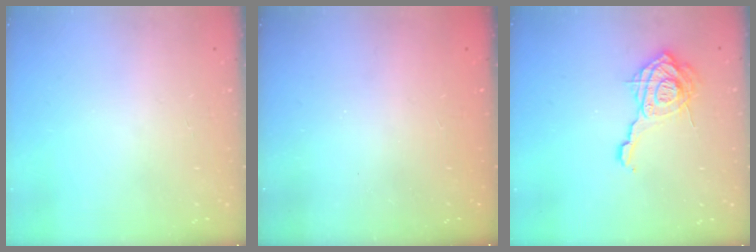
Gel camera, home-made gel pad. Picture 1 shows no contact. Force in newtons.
{"total": 2.3, "press": 2.2, "slide": 0.8}
{"total": 15.5, "press": 15.4, "slide": 1.7}